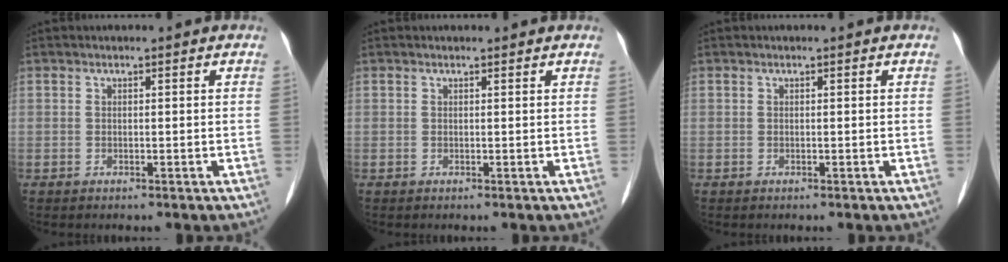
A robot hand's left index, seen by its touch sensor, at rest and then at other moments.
{"total": 0.9, "force": [0.8, 0.1, 0.2], "torque": [-0.012, 0.004, 0.011]}
{"total": 0.0}